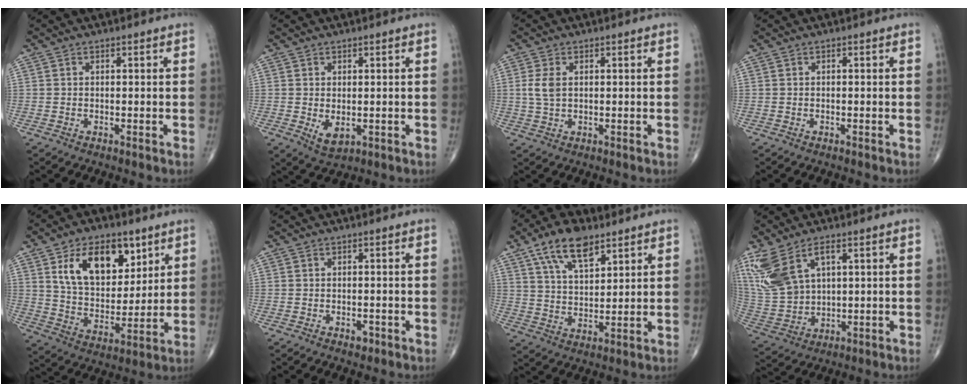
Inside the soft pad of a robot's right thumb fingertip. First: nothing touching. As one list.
[{"total": 3.5, "force": [-0.4, 2.1, 2.9], "torque": [-0.038, -0.009, 0.005]}, {"total": 3.6, "force": [0.6, 2.1, 2.8], "torque": [-0.067, 0.001, 0.014]}, {"total": 0.0}, {"total": 16.8, "force": [7.6, 9.9, 11.2], "torque": [-0.138, -0.037, 0.142]}, {"total": 1.4, "force": [-0.7, 0.8, 0.8], "torque": [-0.007, 0.001, -0.010]}, {"total": 11.2, "force": [6.7, 5.1, 7.4], "torque": [-0.119, -0.027, 0.125]}, {"total": 13.3, "force": [6.1, 7.3, 9.2], "torque": [-0.202, -0.012, 0.141]}]